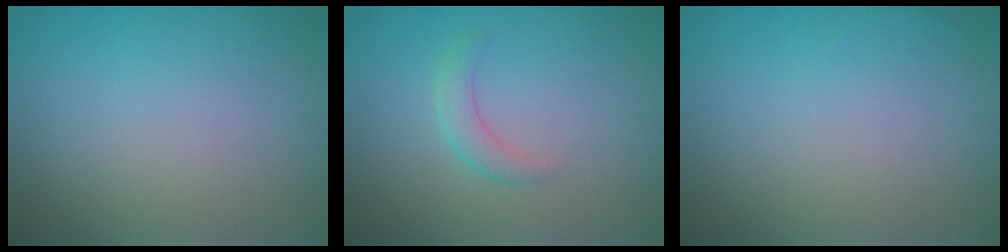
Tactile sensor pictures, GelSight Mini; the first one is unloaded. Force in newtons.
{"total": 1.8, "press": 1.8, "slide": 0.0}
{"total": 0.0}